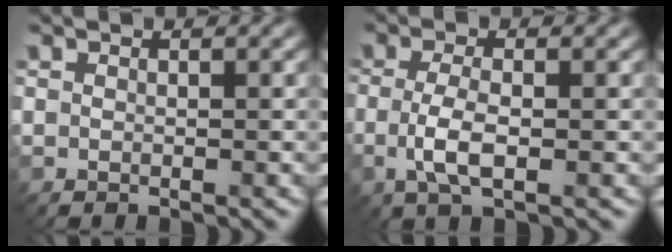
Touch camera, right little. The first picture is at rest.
{"total": 3.4, "force": [-0.7, 1.1, 3.1], "torque": [-0.072, -0.004, -0.018]}